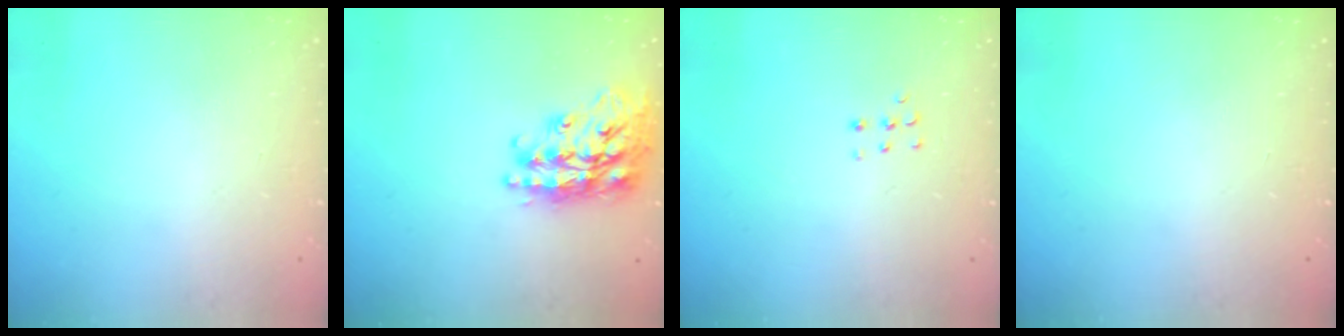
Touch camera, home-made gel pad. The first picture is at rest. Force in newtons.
{"total": 21.9, "press": 21.8, "slide": 1.8}
{"total": 4.1, "press": 4.1, "slide": 0.5}
{"total": 0.0}